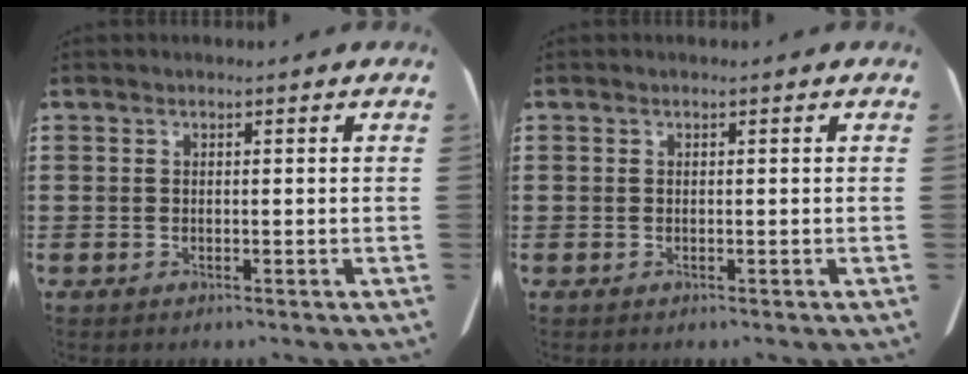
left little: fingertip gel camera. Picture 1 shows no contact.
{"total": 0.0}